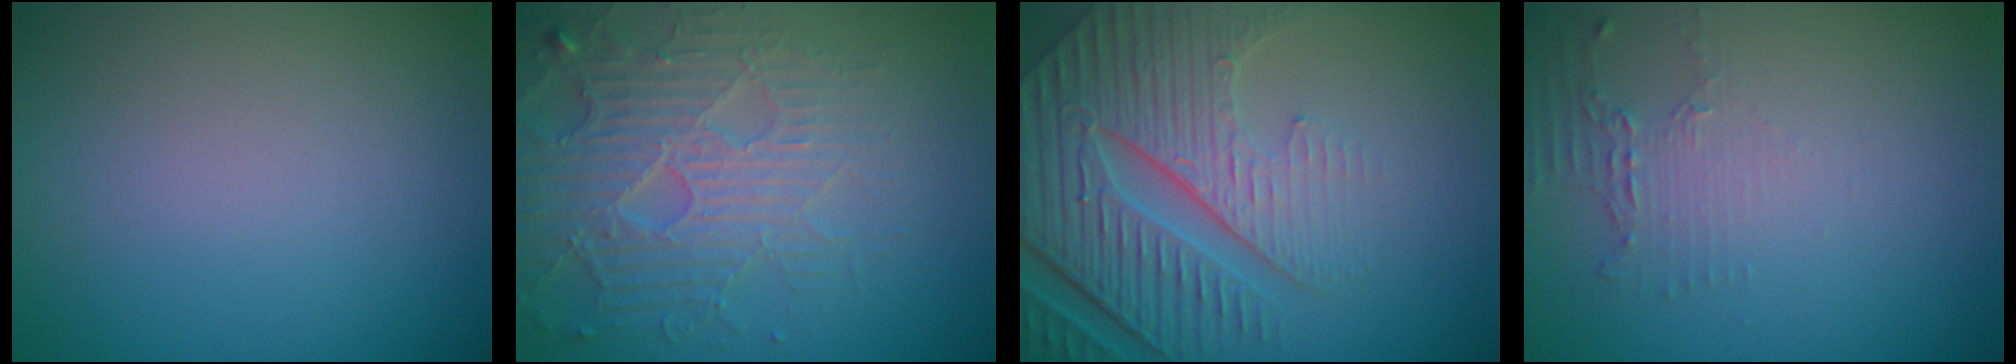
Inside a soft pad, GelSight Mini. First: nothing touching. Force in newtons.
{"total": 5.3, "press": 4.9, "slide": 2.2}
{"total": 8.6, "press": 6.1, "slide": 6.1}
{"total": 2.0, "press": 1.4, "slide": 1.4}